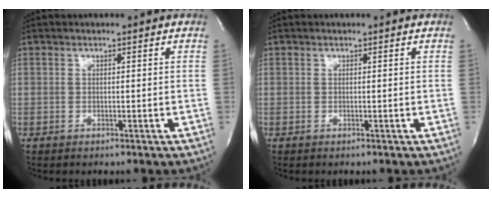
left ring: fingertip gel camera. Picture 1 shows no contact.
{"total": 0.0}